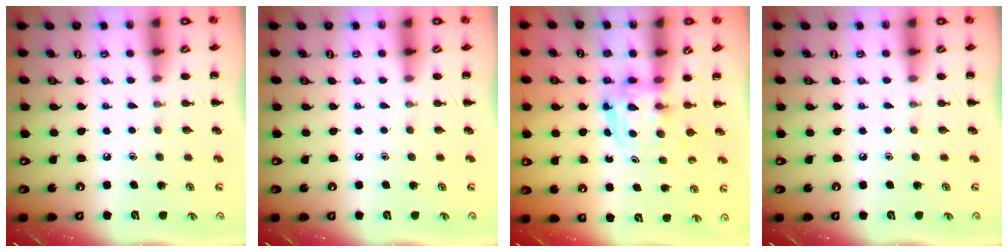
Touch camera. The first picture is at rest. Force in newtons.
{"total": 0.0}
{"total": 3.8, "press": 3.8, "slide": 0.2}
{"total": 0.0}